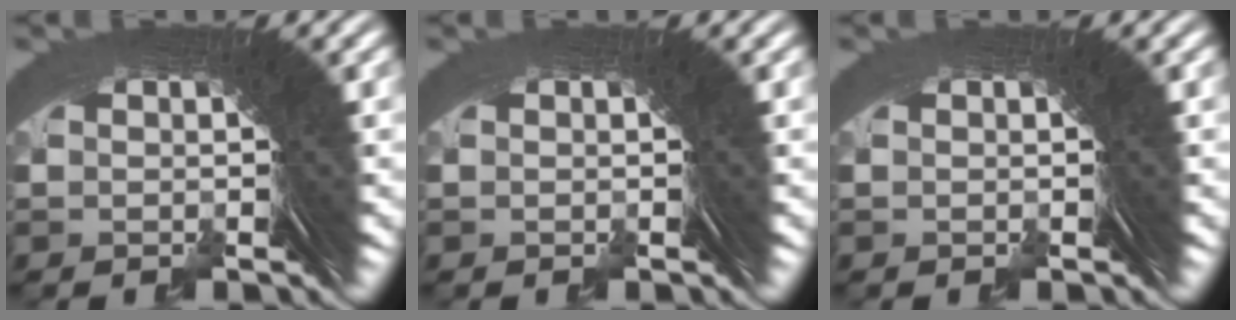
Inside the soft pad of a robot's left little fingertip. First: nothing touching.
{"total": 0.0}
{"total": 0.0}